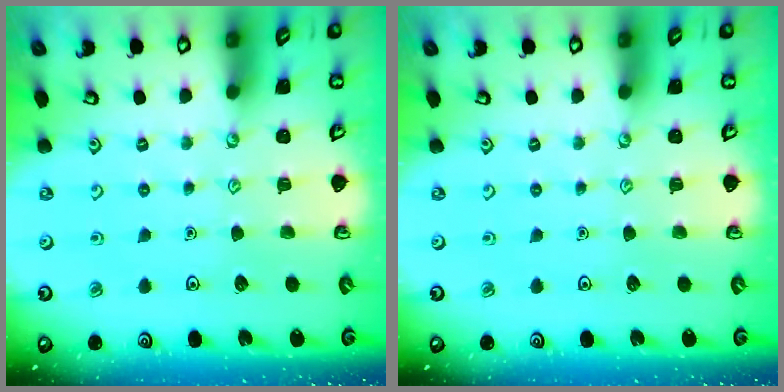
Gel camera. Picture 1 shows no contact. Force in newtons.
{"total": 0.0}